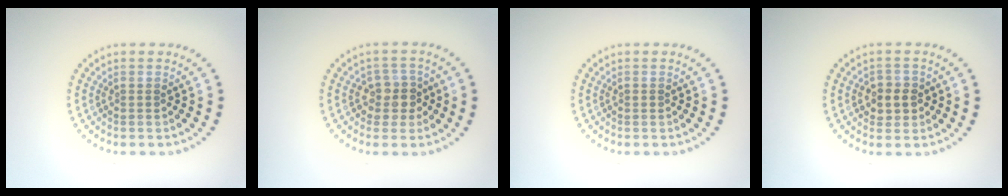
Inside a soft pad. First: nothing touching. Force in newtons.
{"total": 2.5, "press": 2.2, "slide": 1.0}
{"total": 0.5, "press": 0.4, "slide": 0.3}
{"total": 2.3, "press": 2.3, "slide": 0.6}